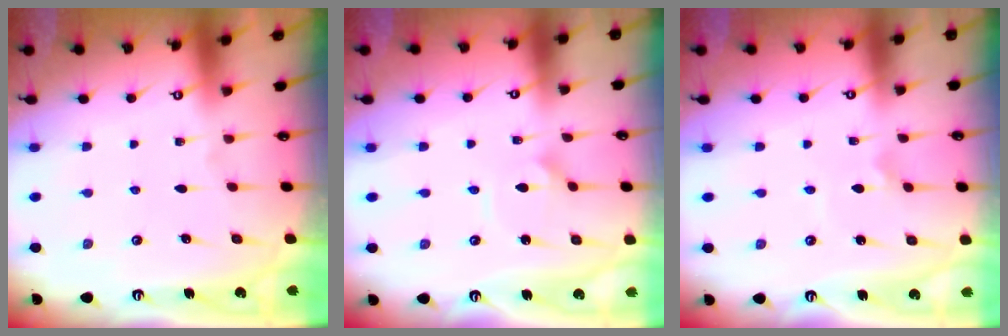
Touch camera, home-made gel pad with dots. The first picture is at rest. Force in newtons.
{"total": 2.1, "press": 2.1, "slide": 0.1}
{"total": 2.4, "press": 2.4, "slide": 0.5}